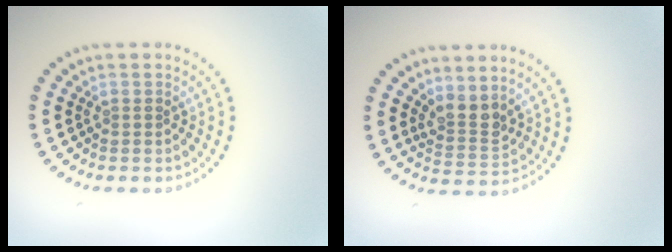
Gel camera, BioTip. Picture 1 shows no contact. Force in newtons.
{"total": 2.6, "press": 1.9, "slide": 1.7}